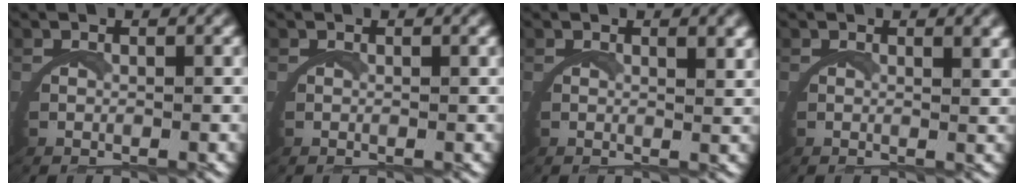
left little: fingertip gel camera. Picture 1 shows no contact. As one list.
[{"total": 0.0}, {"total": 1.4, "force": [1.1, 0.0, 0.9], "torque": [-0.017, -0.003, 0.016]}, {"total": 1.1, "force": [0.9, 0.0, 0.6], "torque": [-0.016, -0.003, 0.013]}]